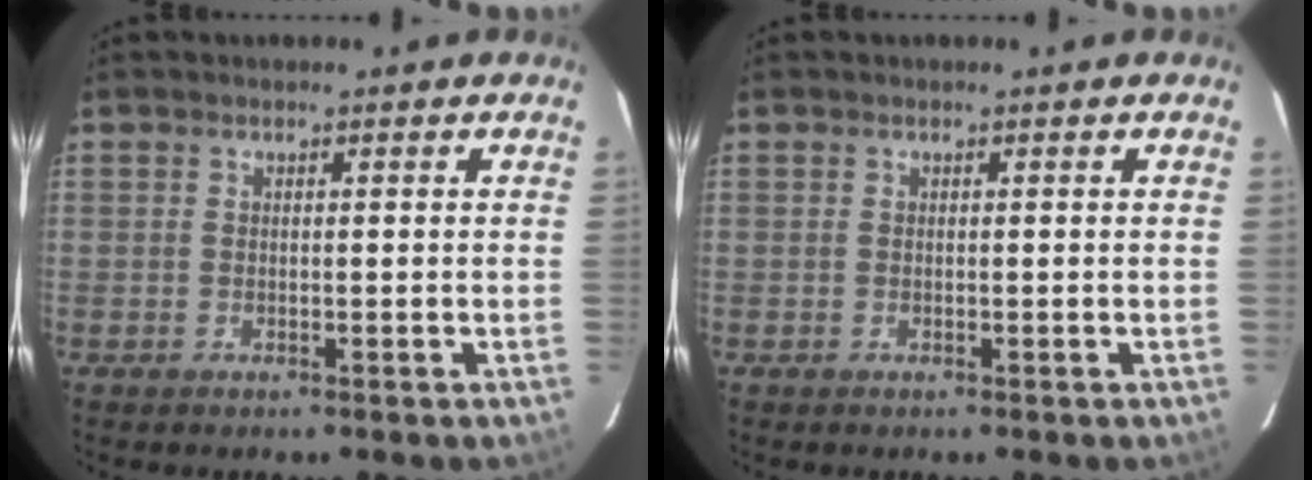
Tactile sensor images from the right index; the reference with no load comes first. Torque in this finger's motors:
{"motor_torque": [0.00, 0.00, 0.00, 0.00]}